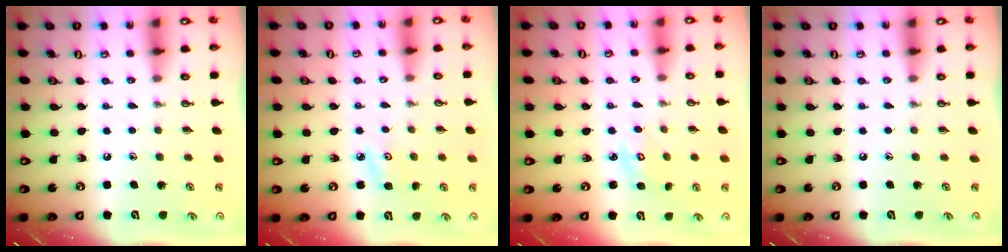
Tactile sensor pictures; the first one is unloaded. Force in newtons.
{"total": 3.4, "press": 3.4, "slide": 0.4}
{"total": 2.7, "press": 2.7, "slide": 0.0}
{"total": 0.0}